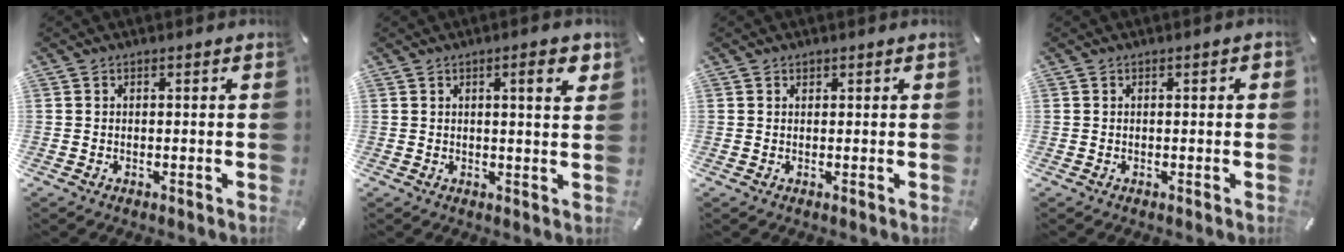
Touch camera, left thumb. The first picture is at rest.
{"total": 5.9, "force": [2.3, 1.1, 5.3], "torque": [-0.075, -0.007, 0.029]}
{"total": 0.6, "force": [0.4, 0.4, 0.1], "torque": [0.000, 0.001, 0.007]}
{"total": 0.8, "force": [0.0, 0.3, 0.7], "torque": [-0.014, 0.003, -0.001]}